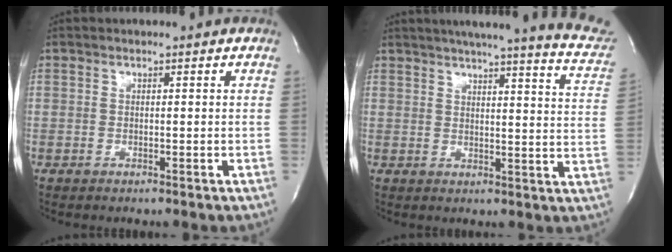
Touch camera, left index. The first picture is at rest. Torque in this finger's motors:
{"motor_torque": [0.25, -0.40, 0.28, 0.03]}